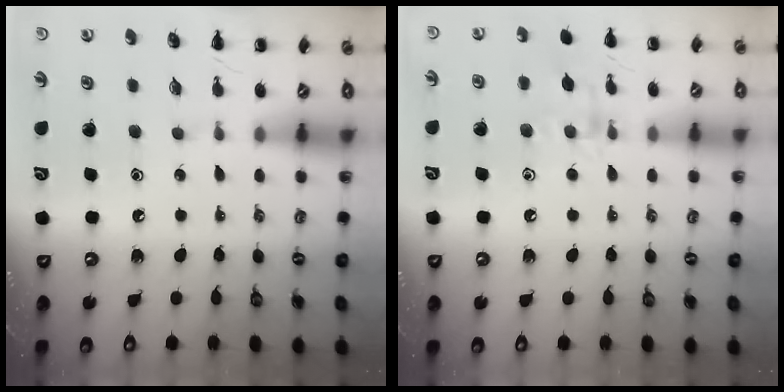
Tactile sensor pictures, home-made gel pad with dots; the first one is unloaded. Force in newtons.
{"total": 8.5, "press": 8.5, "slide": 0.9}